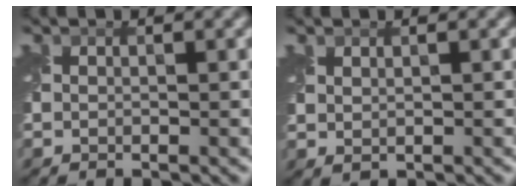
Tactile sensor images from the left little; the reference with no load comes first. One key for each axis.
{"total": 0.8, "fx": 0.6, "fy": 0.3, "fz": 0.4, "tx": -0.013, "ty": -0.003, "tz": 0.018}